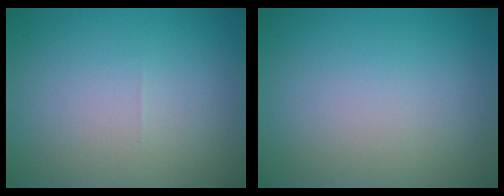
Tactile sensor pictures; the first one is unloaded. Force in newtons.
{"total": 0.0}